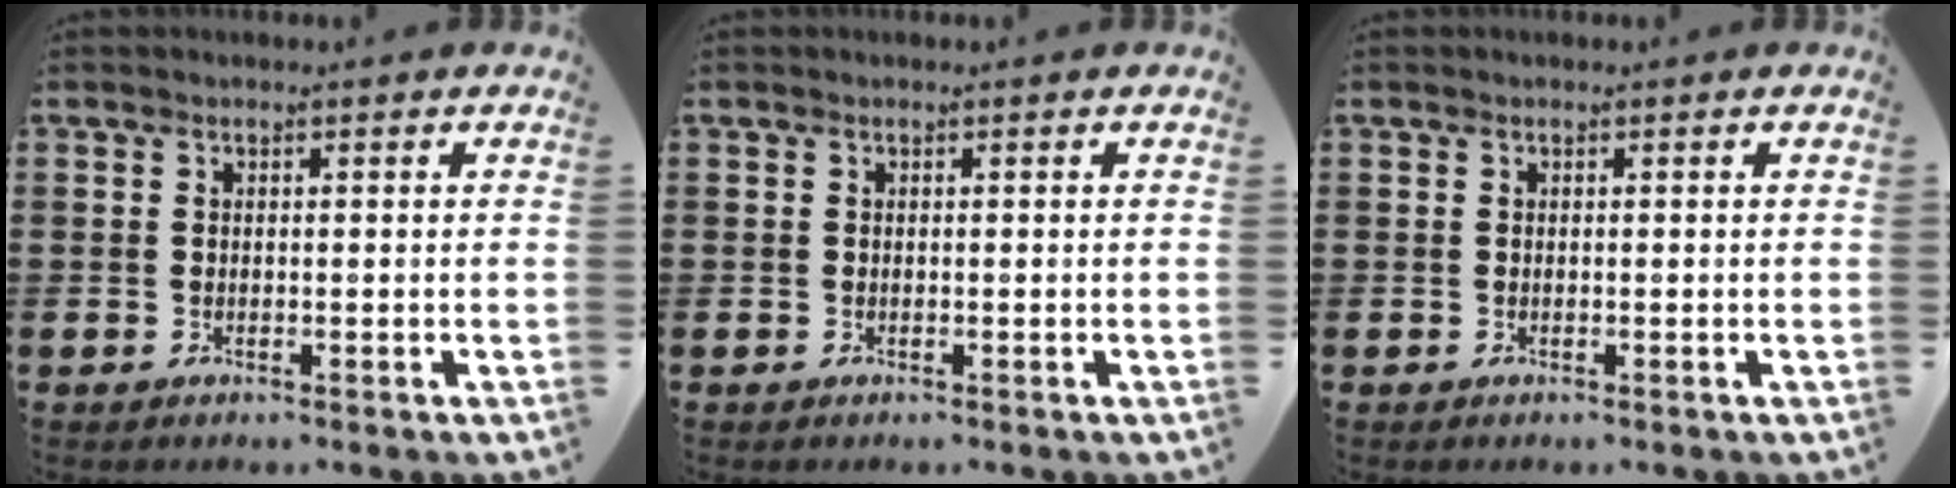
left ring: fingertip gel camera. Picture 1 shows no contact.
{"total": 0.0}
{"total": 0.0}